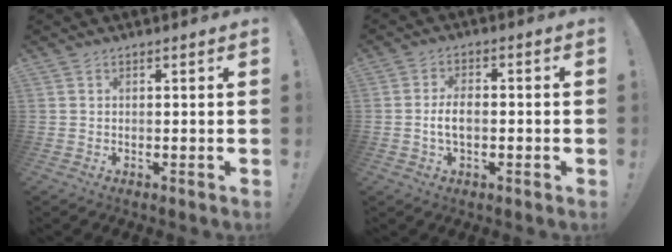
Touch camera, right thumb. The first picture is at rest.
{"total": 5.2, "force": [-1.0, 2.7, 4.4], "torque": [-0.079, 0.006, -0.021]}